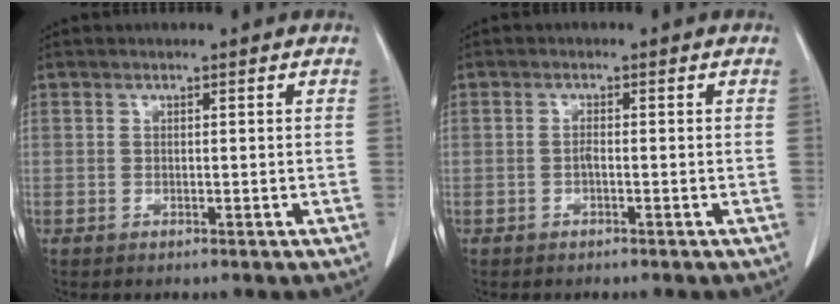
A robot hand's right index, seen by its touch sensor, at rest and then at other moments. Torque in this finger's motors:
{"motor_torque": [0.24, -0.15, 0.14, 0.04]}